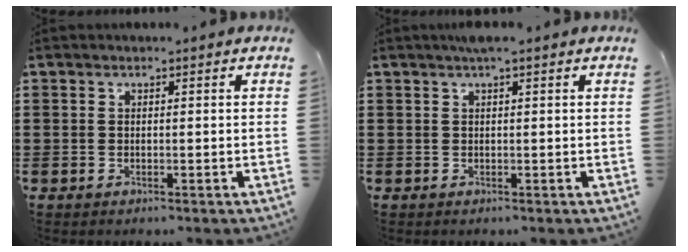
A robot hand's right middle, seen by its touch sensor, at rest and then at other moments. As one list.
[{"total": 1.1, "force": [0.6, 0.0, 0.9], "torque": [-0.020, 0.001, 0.011]}]